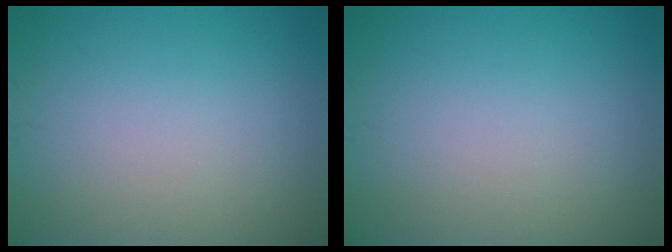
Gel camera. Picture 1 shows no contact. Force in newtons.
{"total": 0.0}